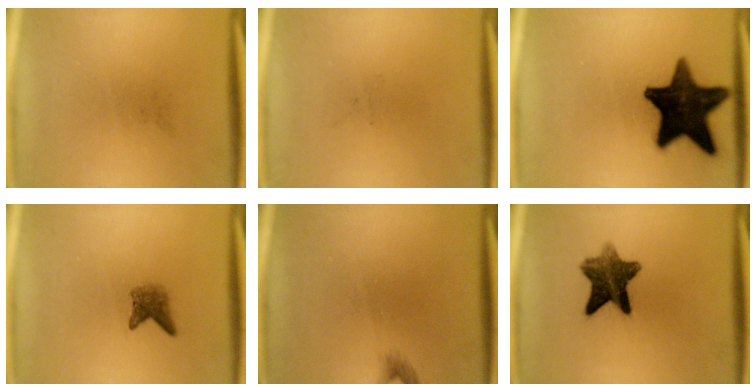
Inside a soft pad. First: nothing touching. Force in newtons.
{"total": 0.0}
{"total": 18.4}
{"total": 2.4}
{"total": 0.9}
{"total": 8.9}